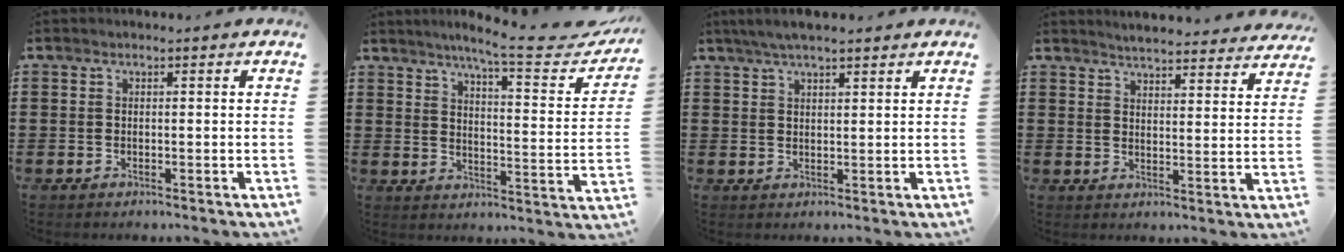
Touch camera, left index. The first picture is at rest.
{"total": 8.0, "force": [6.3, 0.0, 5.0], "torque": [-0.095, -0.041, 0.097]}
{"total": 3.8, "force": [3.0, 0.7, 2.2], "torque": [-0.049, 0.003, 0.055]}
{"total": 4.0, "force": [3.9, -0.4, 0.4], "torque": [-0.024, -0.024, 0.068]}